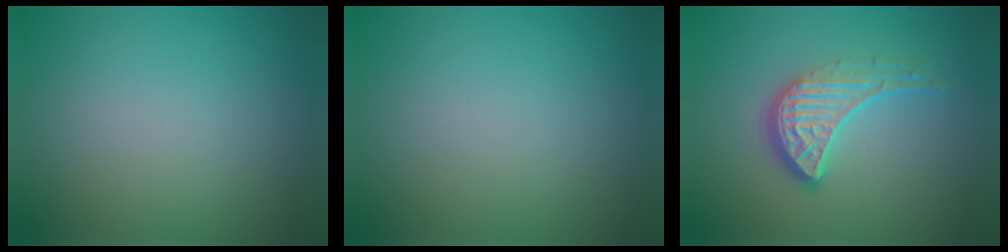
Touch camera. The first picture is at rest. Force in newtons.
{"total": 0.0}
{"total": 4.6, "press": 3.3, "slide": 3.2}